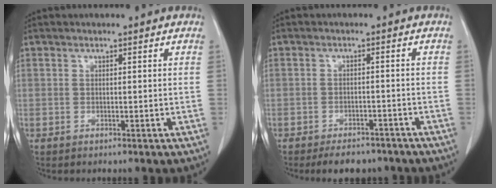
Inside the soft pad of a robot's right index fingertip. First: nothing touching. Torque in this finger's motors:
{"motor_torque": [-0.01, -0.09, 0.01, 0.00]}